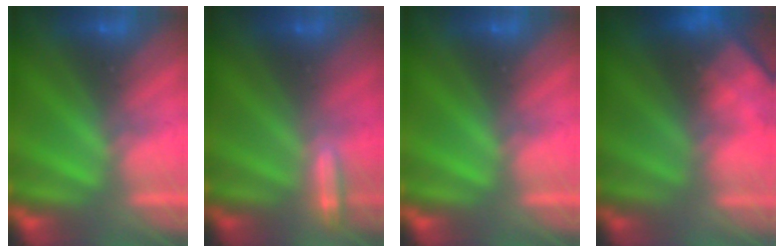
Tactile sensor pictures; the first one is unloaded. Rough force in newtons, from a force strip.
{"total": 1.9}
{"total": 0.0}
{"total": 7.1}